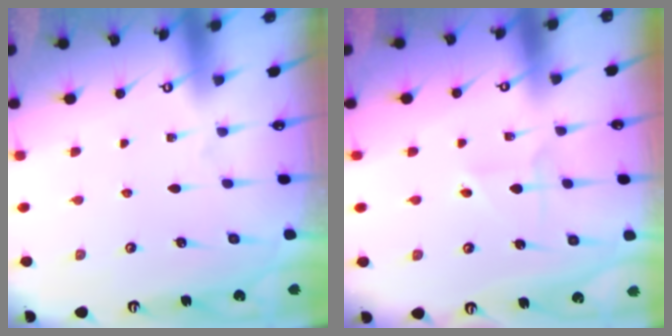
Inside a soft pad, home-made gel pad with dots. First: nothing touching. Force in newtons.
{"total": 3.0, "press": 3.0, "slide": 0.2}